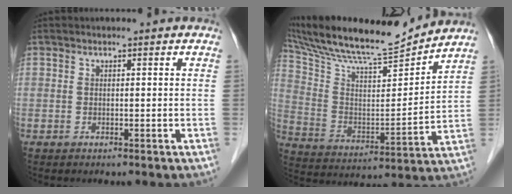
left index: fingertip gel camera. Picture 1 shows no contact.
{"total": 19.5, "force": [18.0, 1.5, 7.4], "torque": [-0.146, -0.010, 0.300]}